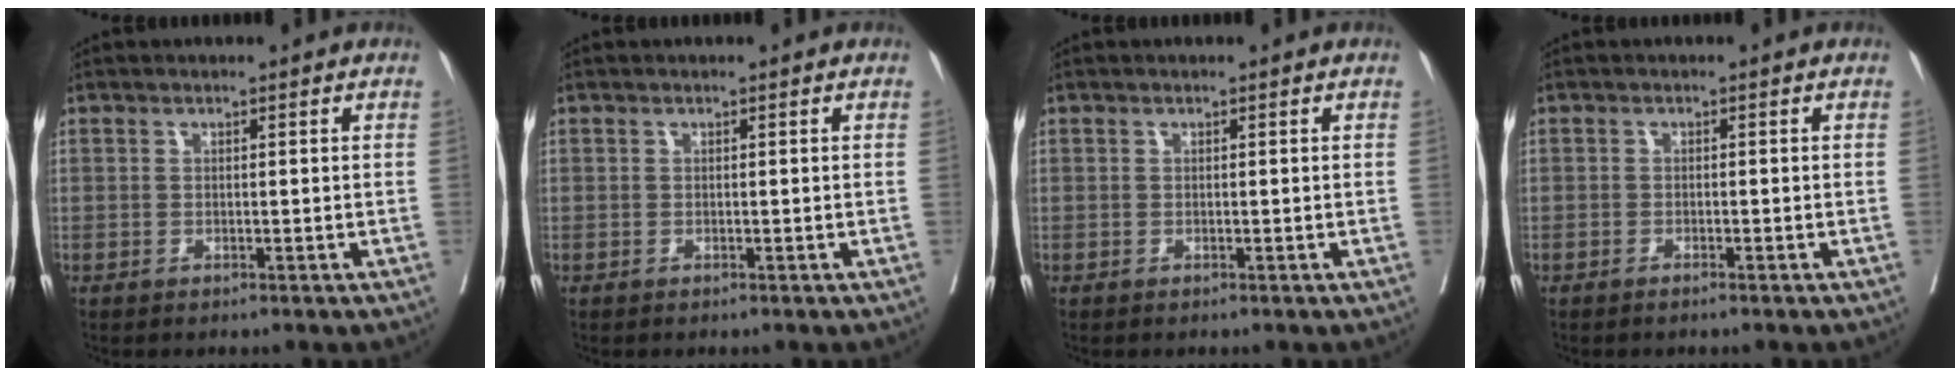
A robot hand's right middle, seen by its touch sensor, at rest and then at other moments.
{"total": 0.0}
{"total": 0.0}
{"total": 0.9, "force": [-0.8, 0.0, 0.5], "torque": [-0.012, -0.001, -0.012]}